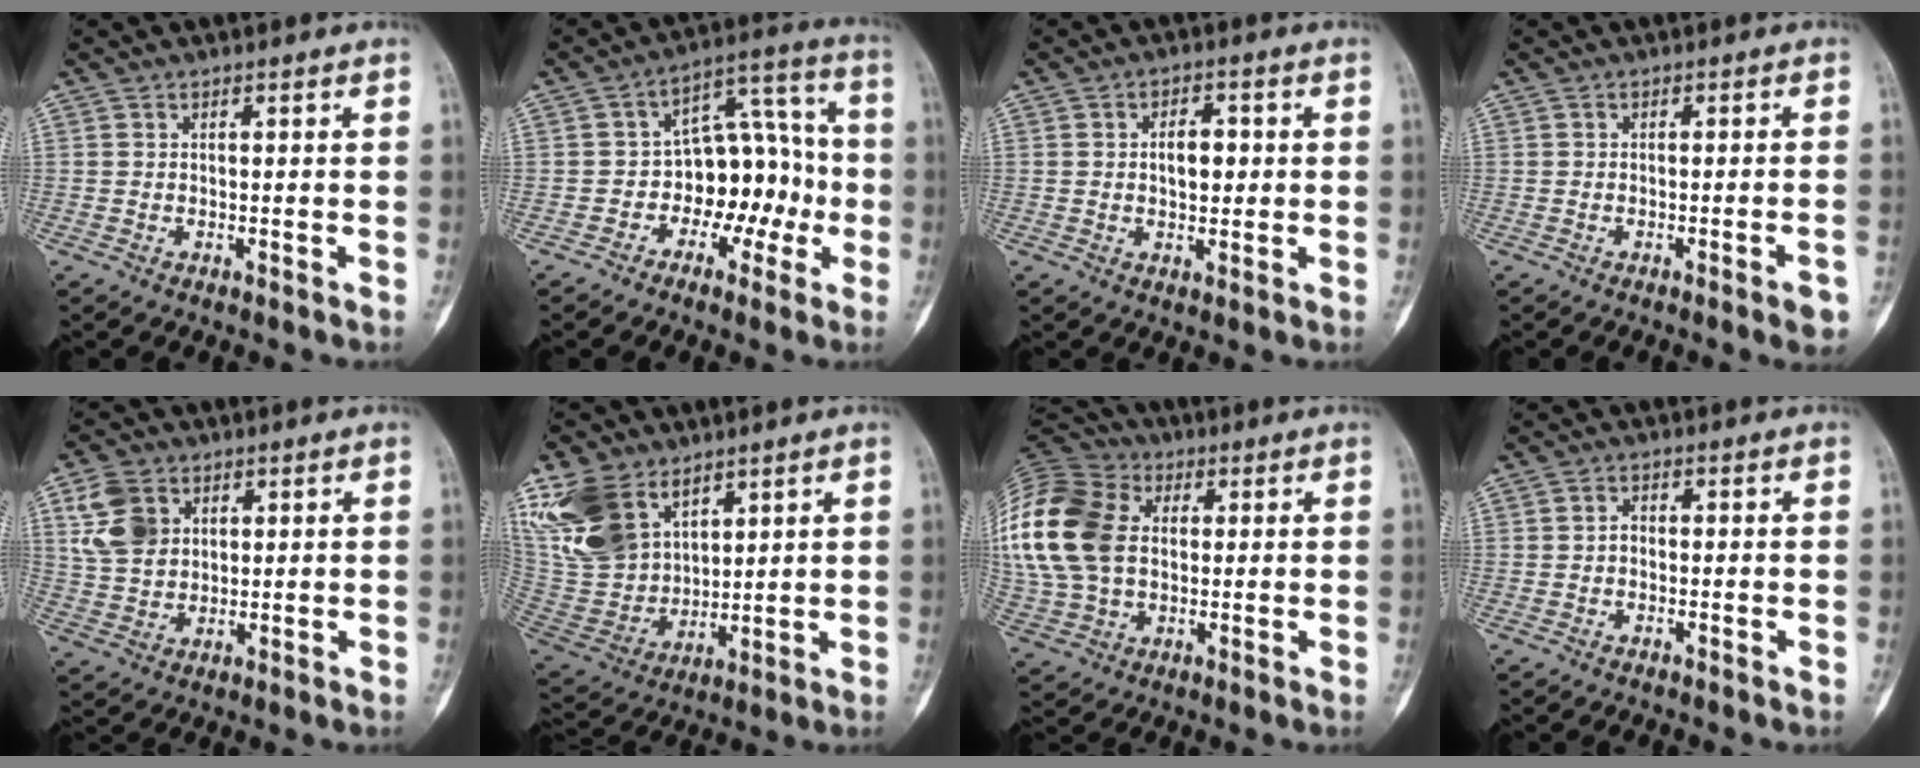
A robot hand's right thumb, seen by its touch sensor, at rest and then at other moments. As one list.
[{"total": 12.3, "force": [-2.9, 8.5, 8.4], "torque": [-0.066, 0.061, -0.049]}, {"total": 4.8, "force": [0.4, 2.9, 3.8], "torque": [-0.046, 0.008, 0.008]}, {"total": 3.7, "force": [-2.0, 0.4, 3.1], "torque": [-0.034, 0.007, -0.026]}, {"total": 10.4, "force": [3.4, 7.8, 5.8], "torque": [-0.094, -0.003, 0.070]}, {"total": 17.7, "force": [9.5, 11.3, 9.6], "torque": [-0.188, -0.028, 0.204]}, {"total": 23.7, "force": [3.4, 17.0, 16.3], "torque": [-0.379, 0.027, 0.068]}, {"total": 1.2, "force": [-0.4, 0.8, 0.7], "torque": [-0.005, 0.005, -0.009]}]